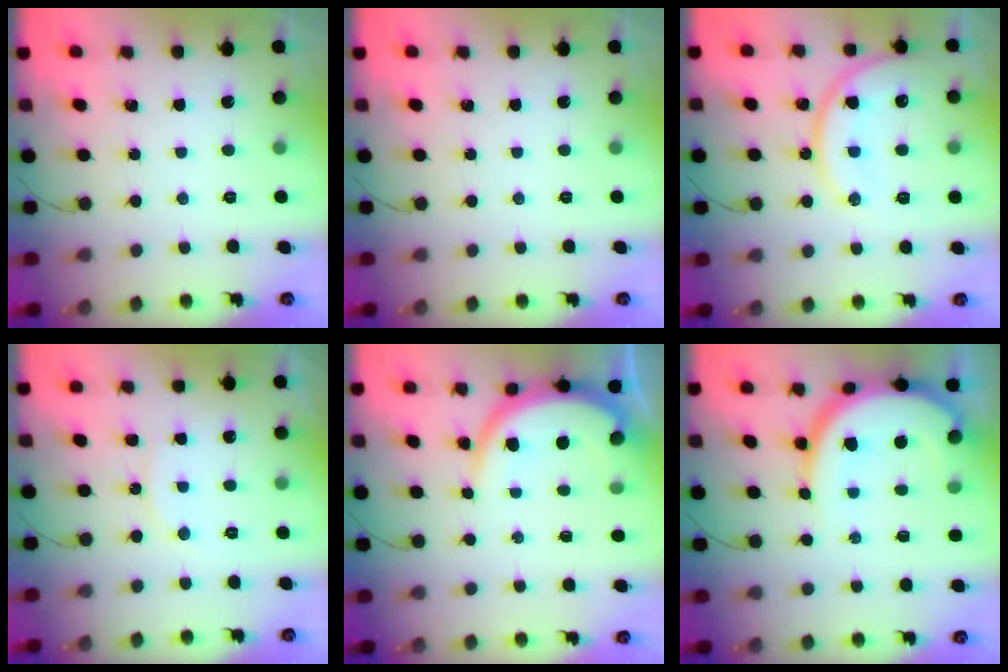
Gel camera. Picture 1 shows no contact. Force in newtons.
{"total": 0.0}
{"total": 14.3, "press": 14.3, "slide": 1.1}
{"total": 6.1, "press": 6.1, "slide": 0.3}
{"total": 8.7, "press": 8.6, "slide": 1.0}
{"total": 13.8, "press": 13.7, "slide": 1.5}